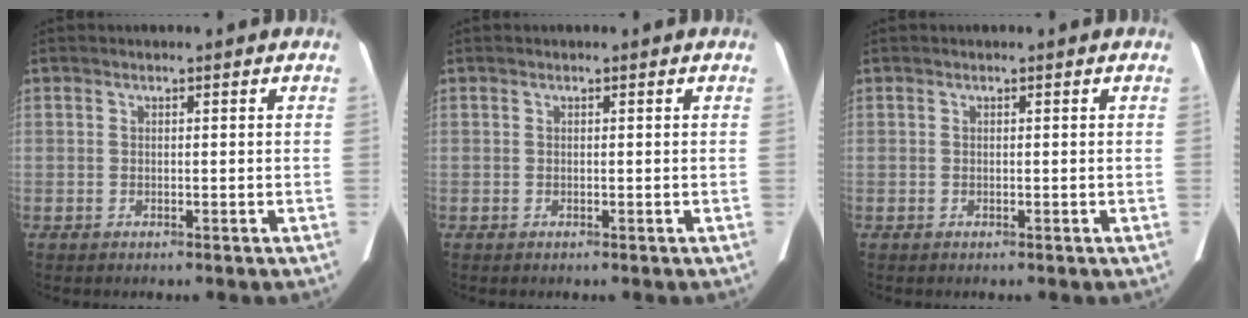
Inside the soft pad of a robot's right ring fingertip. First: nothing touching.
{"total": 0.0}
{"total": 0.0}